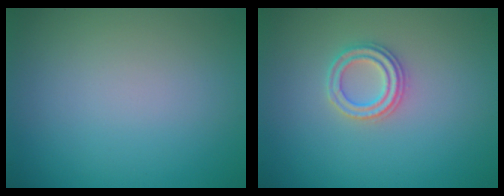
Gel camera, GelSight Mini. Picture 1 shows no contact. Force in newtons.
{"total": 2.3, "press": 2.3, "slide": 0.3}